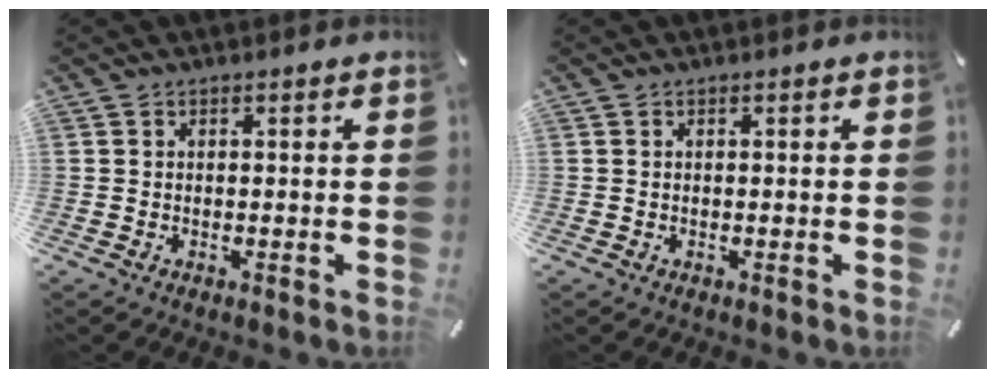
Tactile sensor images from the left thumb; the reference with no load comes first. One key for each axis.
{"total": 0.0}